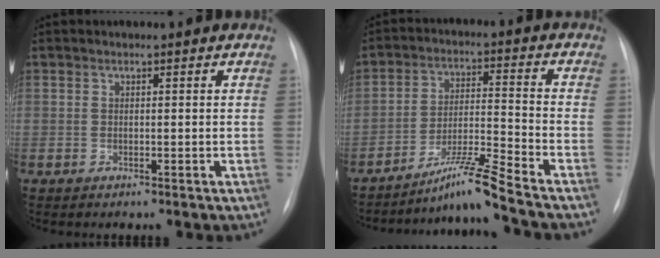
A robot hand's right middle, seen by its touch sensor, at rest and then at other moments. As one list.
[{"total": 8.5, "force": [-7.2, -2.2, 3.9], "torque": [-0.079, -0.009, -0.129]}]